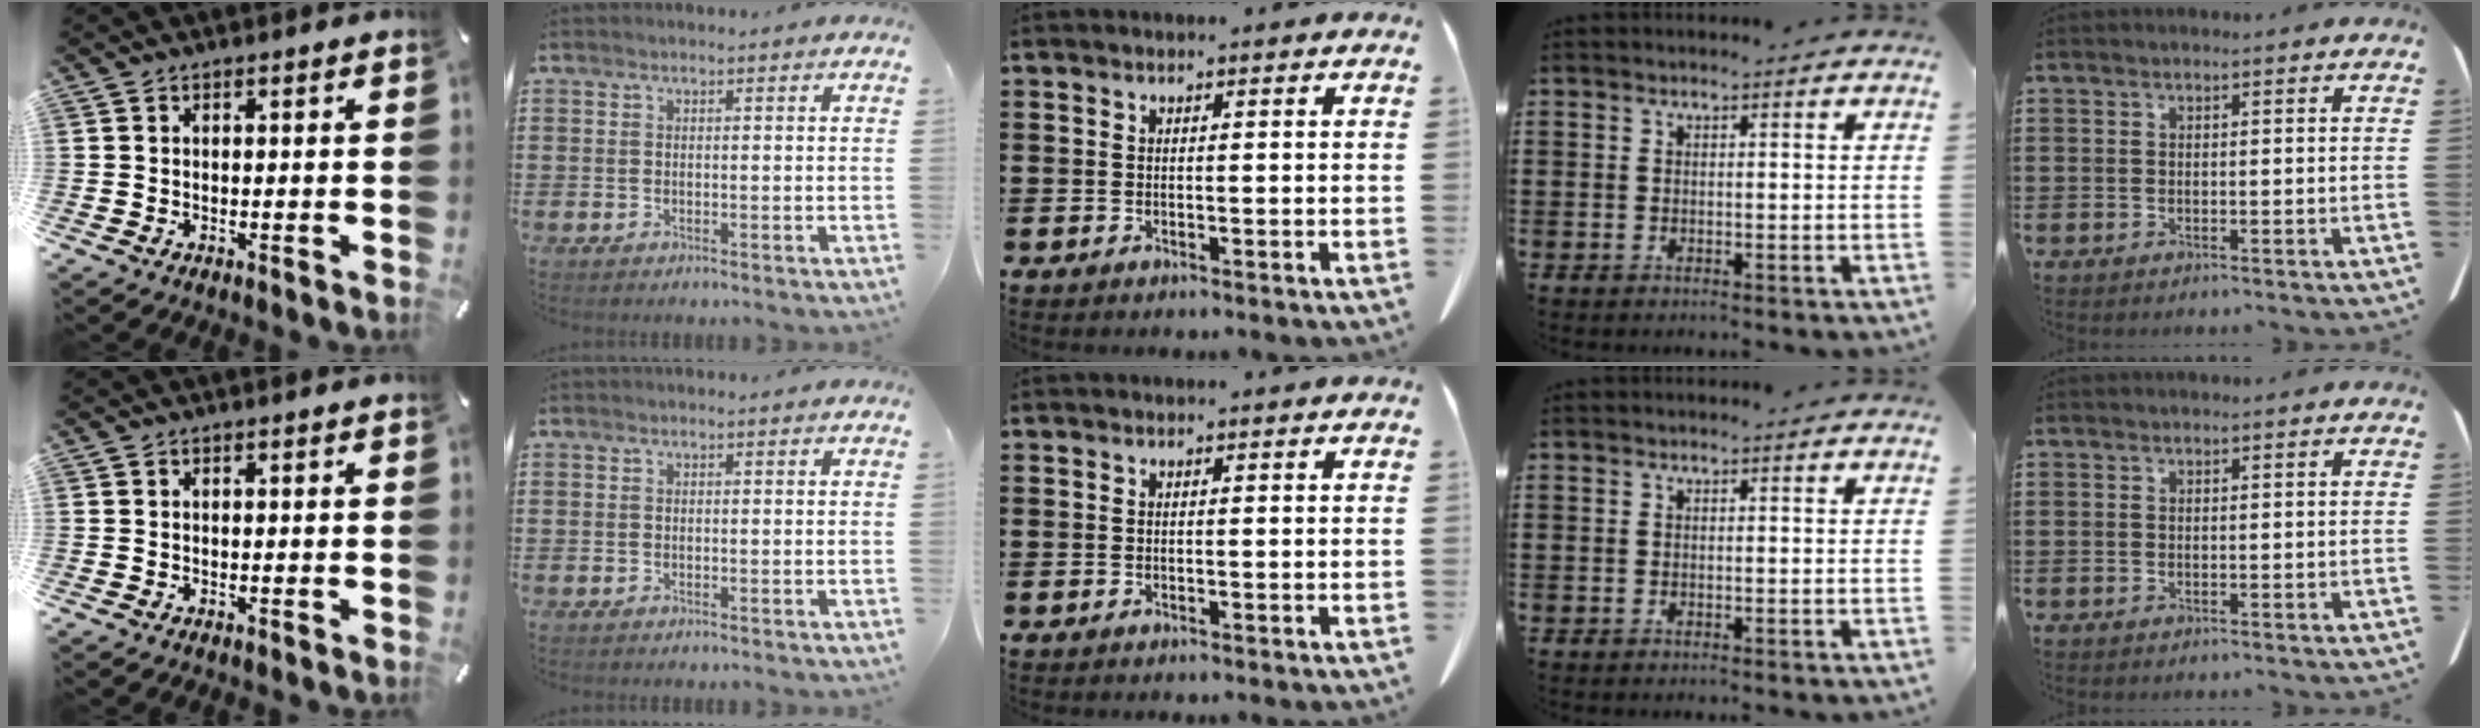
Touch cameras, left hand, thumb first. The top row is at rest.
{}